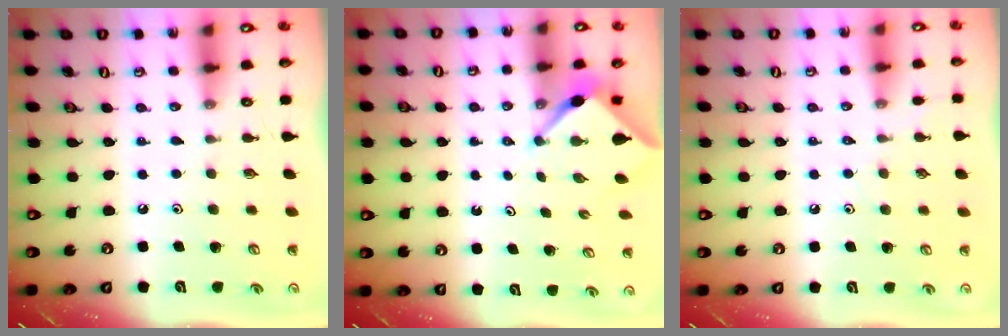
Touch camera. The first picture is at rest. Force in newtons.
{"total": 3.8, "press": 3.8, "slide": 0.2}
{"total": 2.4, "press": 2.4, "slide": 0.4}